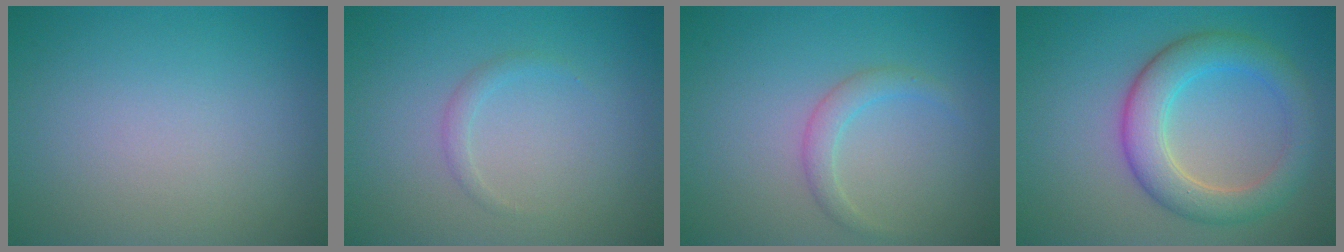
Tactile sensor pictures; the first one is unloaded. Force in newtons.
{"total": 0.9, "press": 0.9, "slide": 0.0}
{"total": 1.7, "press": 1.7, "slide": 0.1}
{"total": 5.4, "press": 5.4, "slide": 0.1}